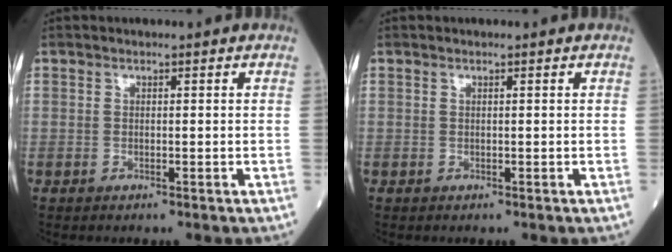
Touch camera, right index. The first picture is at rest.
{"total": 0.0}